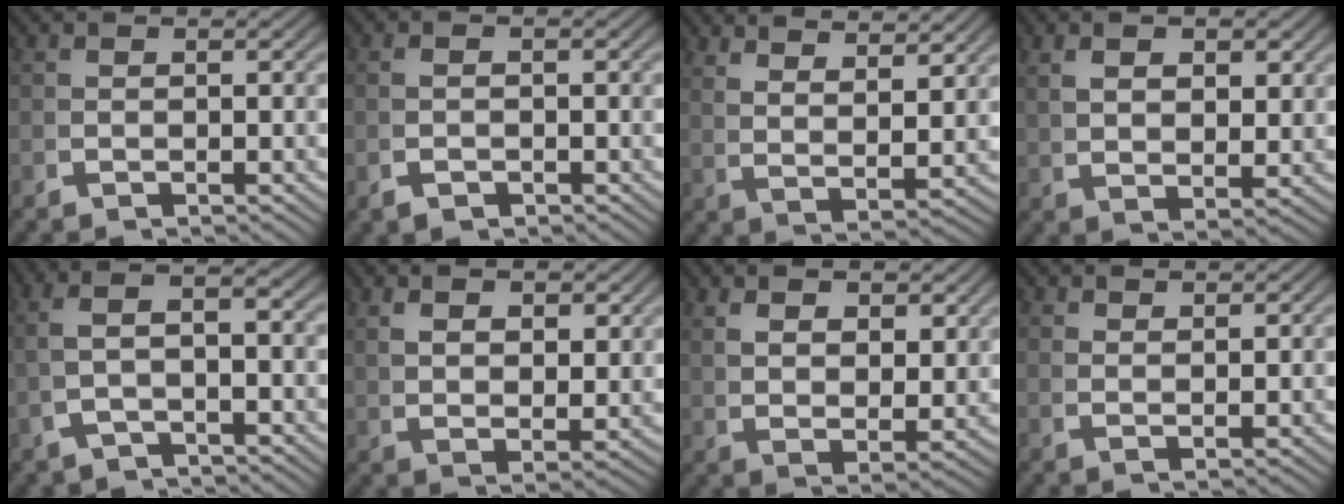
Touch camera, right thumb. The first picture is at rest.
{"total": 1.2, "force": [-0.6, 0.5, 0.9], "torque": [-0.017, 0.004, -0.009]}
{"total": 5.0, "force": [3.6, 1.1, 3.3], "torque": [-0.053, 0.001, 0.070]}
{"total": 3.1, "force": [1.6, 0.9, 2.5], "torque": [-0.035, 0.002, 0.040]}
{"total": 4.0, "force": [0.0, 1.4, 3.7], "torque": [-0.070, 0.014, -0.001]}
{"total": 3.6, "force": [2.4, 1.1, 2.5], "torque": [-0.031, -0.002, 0.051]}
{"total": 4.4, "force": [2.7, 1.6, 3.0], "torque": [-0.038, -0.003, 0.055]}
{"total": 1.8, "force": [1.7, -0.3, 0.4], "torque": [-0.001, 0.004, 0.035]}